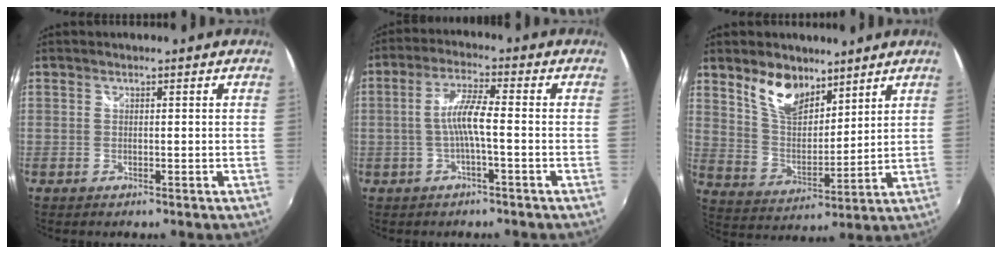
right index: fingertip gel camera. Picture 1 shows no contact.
{"total": 5.7, "force": [-1.3, 0.3, 5.6], "torque": [-0.117, 0.008, -0.023]}
{"total": 10.8, "force": [7.4, 5.4, 5.7], "torque": [-0.103, 0.004, 0.143]}